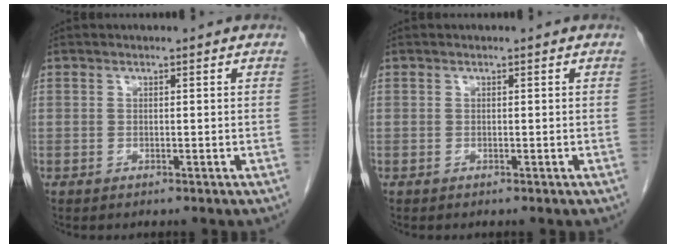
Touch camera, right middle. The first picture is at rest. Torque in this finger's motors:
{"motor_torque": [0.59, -0.77, 0.01, 0.01]}